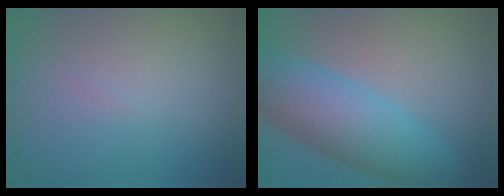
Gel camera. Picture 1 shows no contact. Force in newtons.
{"total": 7.8, "press": 7.8, "slide": 0.2}